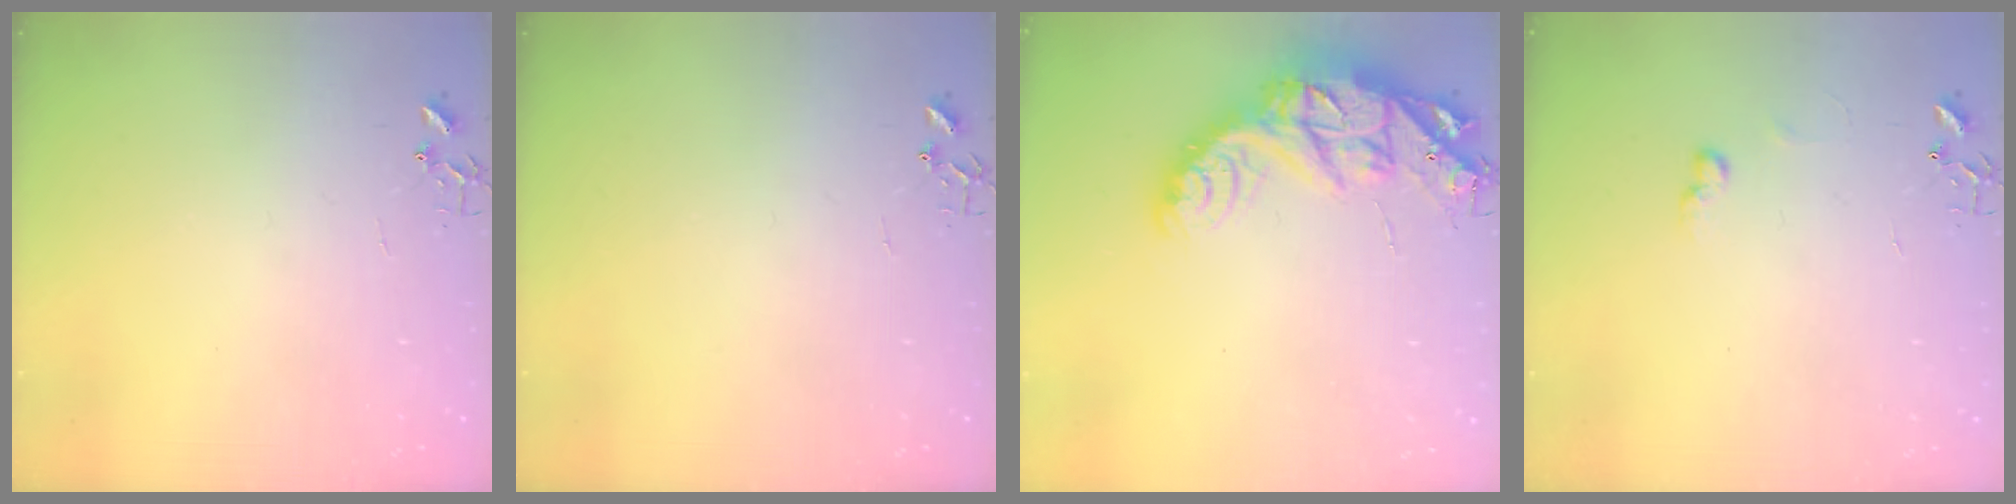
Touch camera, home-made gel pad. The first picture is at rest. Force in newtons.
{"total": 0.0}
{"total": 19.5, "press": 19.4, "slide": 1.3}
{"total": 5.9, "press": 5.9, "slide": 0.8}